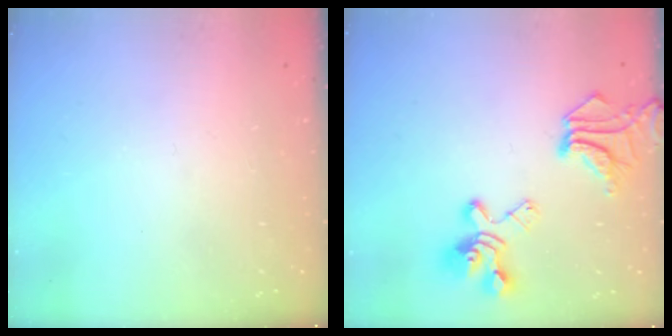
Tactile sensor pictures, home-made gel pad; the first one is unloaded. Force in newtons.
{"total": 14.4, "press": 14.1, "slide": 2.8}